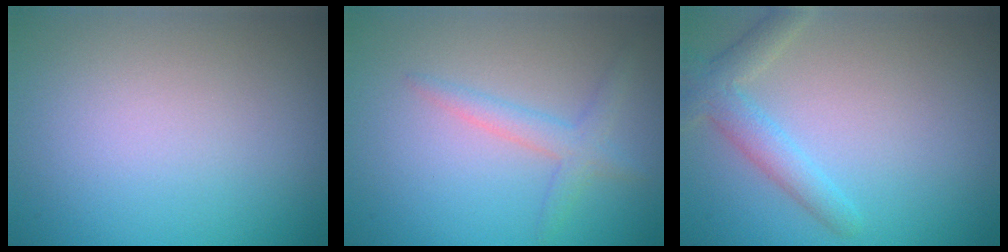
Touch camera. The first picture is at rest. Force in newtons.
{"total": 2.1, "press": 2.1, "slide": 0.1}
{"total": 2.8, "press": 2.8, "slide": 0.0}